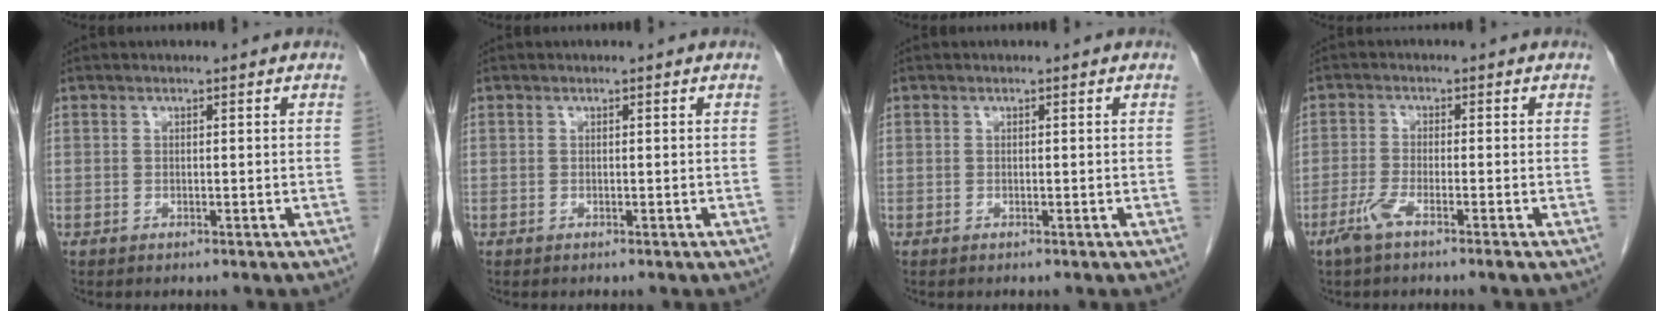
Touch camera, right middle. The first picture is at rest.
{"total": 0.0}
{"total": 0.0}
{"total": 3.9, "force": [-2.5, -0.1, 2.9], "torque": [-0.064, -0.008, -0.056]}